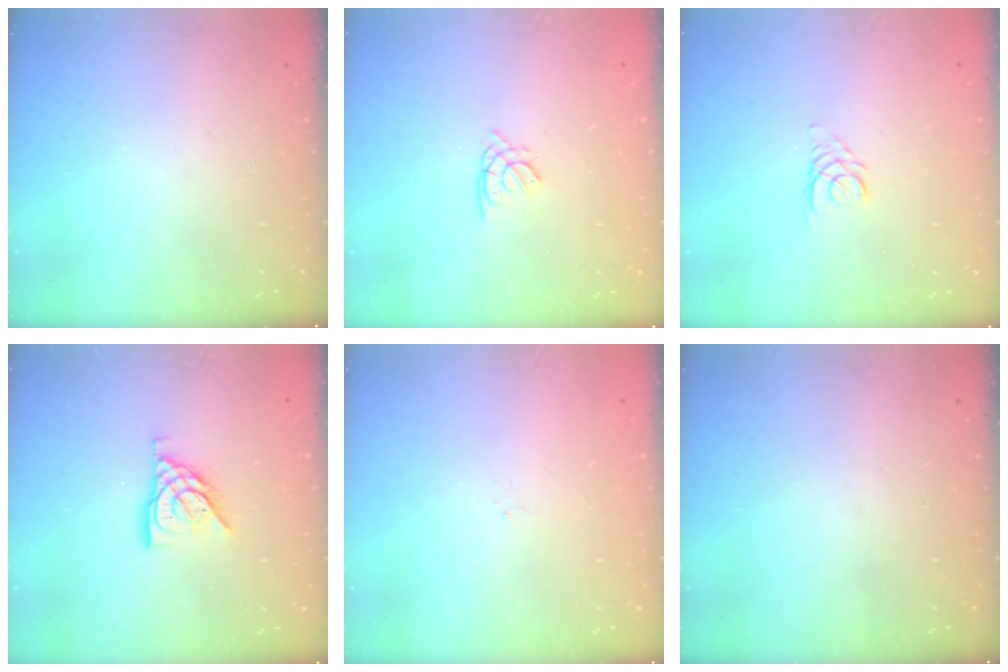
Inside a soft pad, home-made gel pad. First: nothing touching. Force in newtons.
{"total": 1.4, "press": 1.4, "slide": 0.4}
{"total": 2.6, "press": 2.6, "slide": 0.2}
{"total": 9.9, "press": 9.8, "slide": 1.2}
{"total": 0.0}
{"total": 0.0}